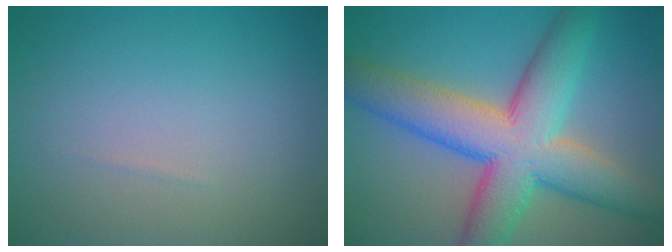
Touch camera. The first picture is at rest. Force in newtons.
{"total": 10.9, "press": 10.9, "slide": 0.3}